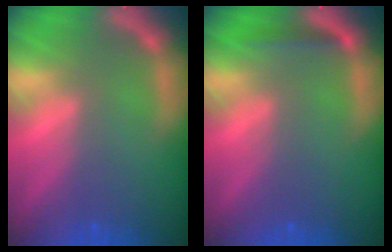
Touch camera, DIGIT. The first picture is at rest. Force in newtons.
{"total": 1.4}